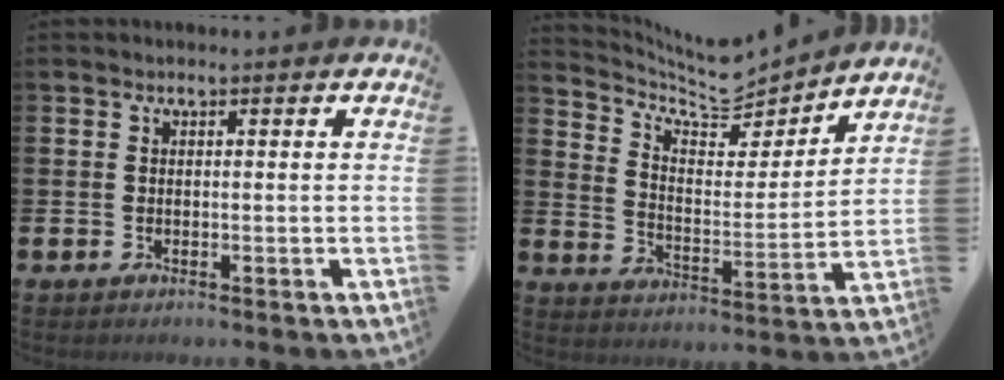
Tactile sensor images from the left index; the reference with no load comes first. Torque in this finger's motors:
{"motor_torque": [-0.19, -0.83, 0.14, 0.03]}